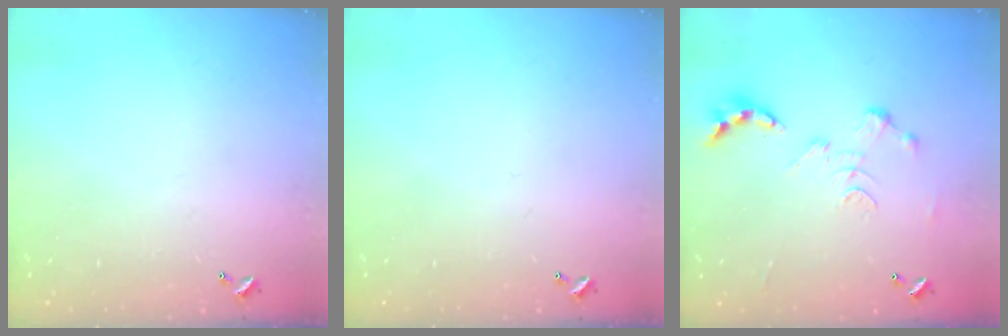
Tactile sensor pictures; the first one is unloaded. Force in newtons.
{"total": 0.0}
{"total": 0.0}